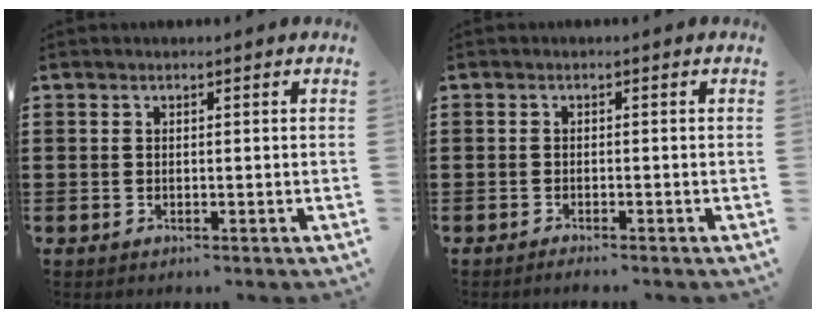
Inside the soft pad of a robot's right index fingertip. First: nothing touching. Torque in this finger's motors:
{"motor_torque": [-0.74, 0.80, 0.04, 0.02]}